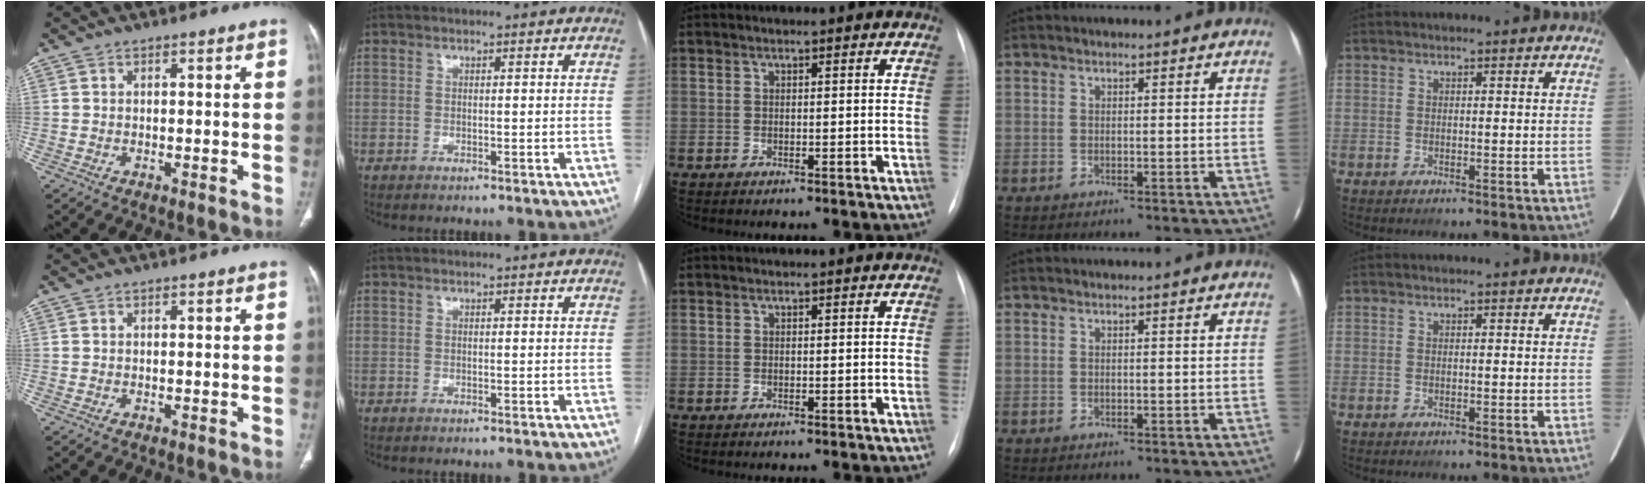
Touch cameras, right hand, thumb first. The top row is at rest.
{}